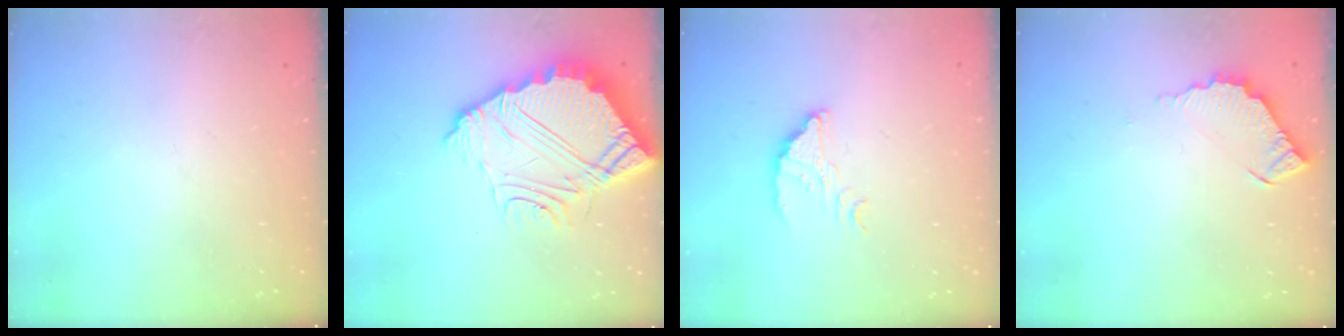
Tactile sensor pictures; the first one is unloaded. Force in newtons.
{"total": 12.5, "press": 12.5, "slide": 0.9}
{"total": 3.4, "press": 3.4, "slide": 0.2}
{"total": 5.8, "press": 5.8, "slide": 0.3}